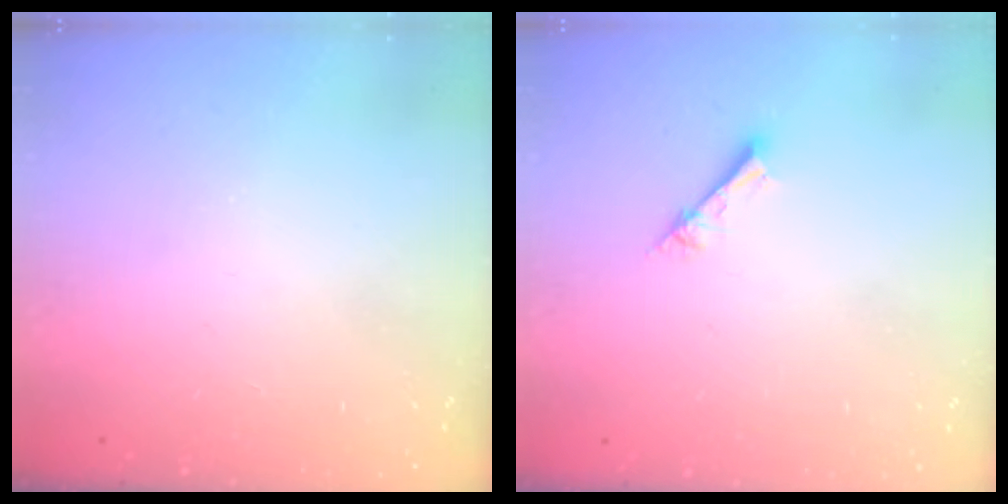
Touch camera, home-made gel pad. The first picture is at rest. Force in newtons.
{"total": 1.5, "press": 1.5, "slide": 0.1}